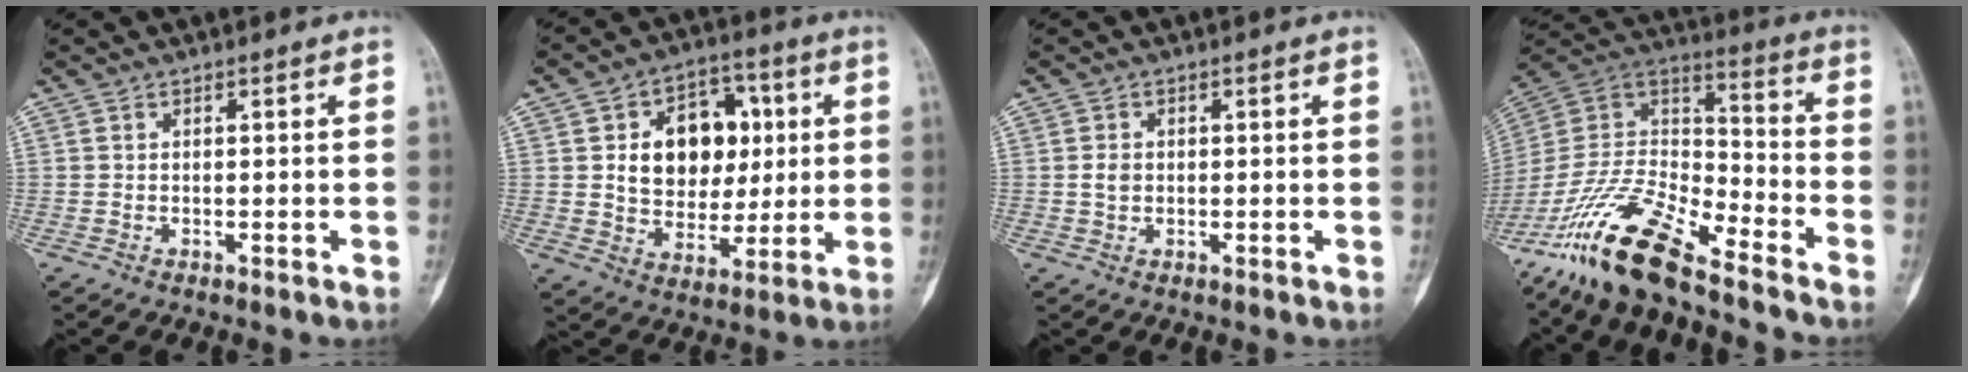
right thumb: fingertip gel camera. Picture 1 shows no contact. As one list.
[{"total": 15.5, "force": [2.9, 11.4, 10.0], "torque": [-0.098, 0.005, 0.051]}, {"total": 1.9, "force": [0.0, 1.5, 1.2], "torque": [-0.018, 0.002, 0.003]}, {"total": 19.5, "force": [-14.8, 5.2, 11.7], "torque": [-0.221, 0.073, -0.282]}]